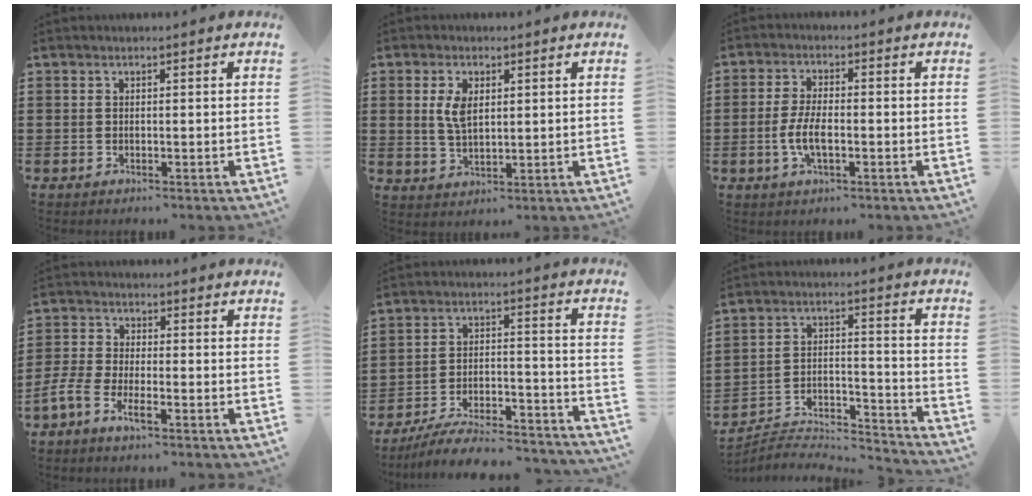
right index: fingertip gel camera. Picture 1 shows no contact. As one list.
[{"total": 4.5, "force": [1.2, 2.2, 3.7], "torque": [-0.080, 0.007, 0.020]}, {"total": 5.0, "force": [-1.2, 1.9, 4.5], "torque": [-0.106, -0.004, -0.028]}, {"total": 3.9, "force": [-2.6, 1.2, 2.6], "torque": [-0.075, -0.001, -0.059]}, {"total": 8.3, "force": [-7.4, 1.1, 3.6], "torque": [-0.065, 0.008, -0.145]}, {"total": 4.8, "force": [-4.7, 1.0, 0.5], "torque": [-0.012, 0.001, -0.098]}]